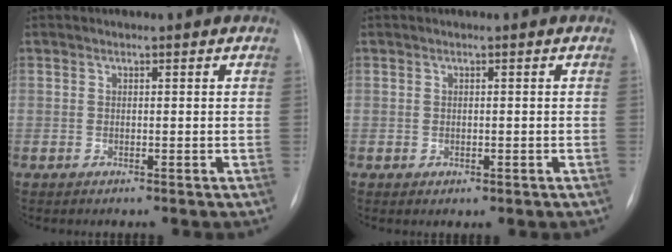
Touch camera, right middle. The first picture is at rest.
{"total": 0.8, "force": [-0.2, 0.6, 0.5], "torque": [-0.008, -0.001, 0.000]}